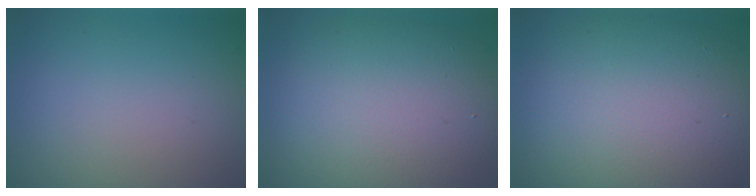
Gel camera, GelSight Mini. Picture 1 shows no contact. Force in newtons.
{"total": 10.6, "press": 10.6, "slide": 0.5}
{"total": 12.0, "press": 12.0, "slide": 1.1}